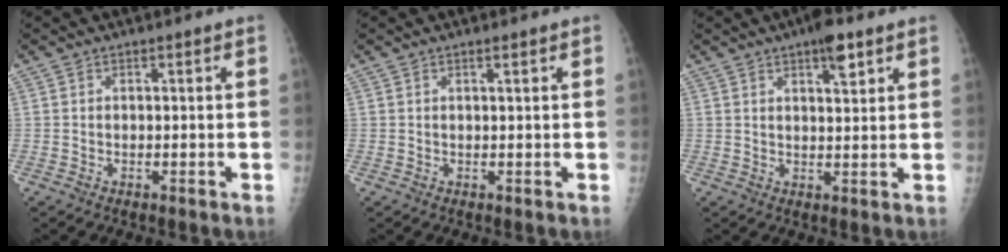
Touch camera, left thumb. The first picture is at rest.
{"total": 0.6, "force": [0.4, 0.0, 0.5], "torque": [-0.009, -0.001, 0.007]}
{"total": 5.4, "force": [3.2, 1.7, 3.9], "torque": [-0.048, -0.013, 0.045]}